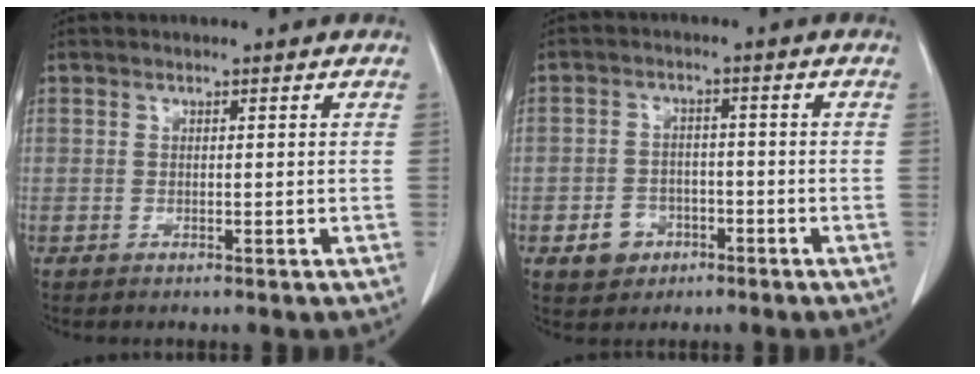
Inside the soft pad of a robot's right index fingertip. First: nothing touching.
{"total": 4.6, "force": [-2.2, 3.8, 1.5], "torque": [-0.023, 0.008, -0.028]}